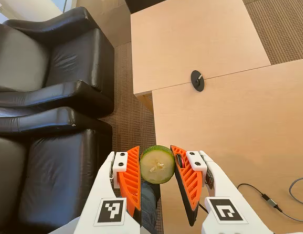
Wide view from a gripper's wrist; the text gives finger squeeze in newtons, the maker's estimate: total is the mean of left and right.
{"total": 12.1, "left": 13.4, "right": 10.8}